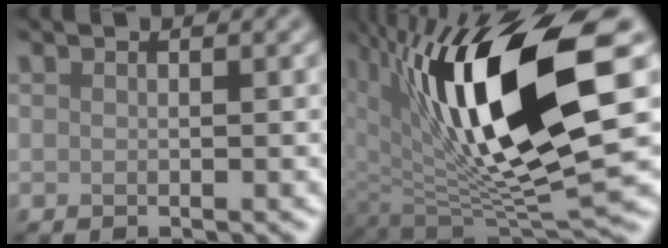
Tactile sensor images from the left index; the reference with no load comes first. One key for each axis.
{"total": 14.5, "fx": 3.9, "fy": 4.7, "fz": 13.1, "tx": -0.229, "ty": -0.015, "tz": 0.072}